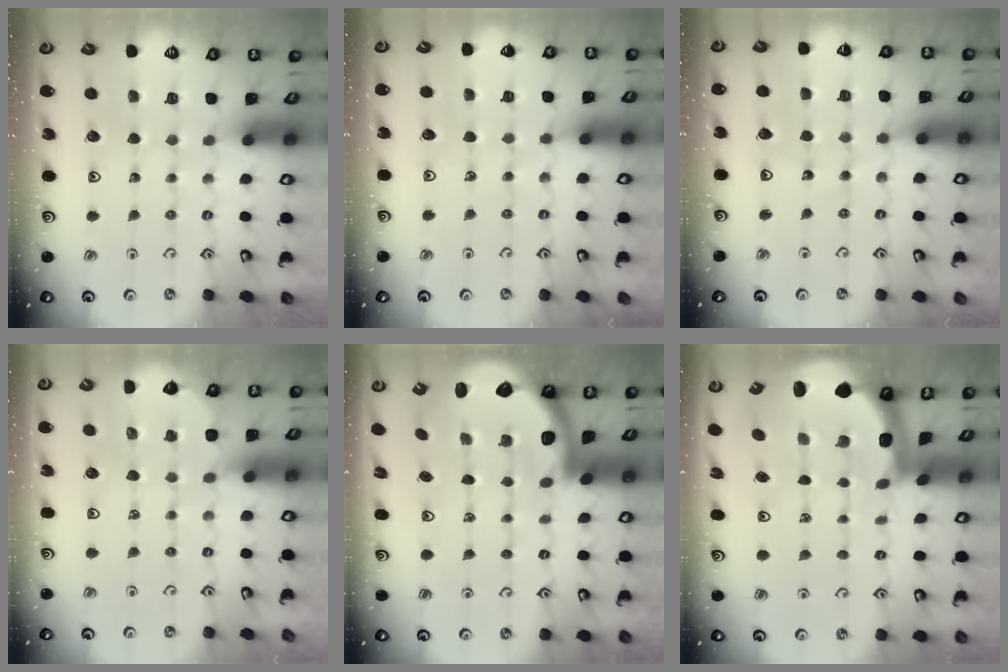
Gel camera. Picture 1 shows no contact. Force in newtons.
{"total": 4.4, "press": 4.4, "slide": 0.6}
{"total": 6.1, "press": 5.8, "slide": 1.8}
{"total": 2.3, "press": 2.3, "slide": 0.1}
{"total": 3.2, "press": 3.1, "slide": 0.5}
{"total": 3.2, "press": 3.0, "slide": 1.1}